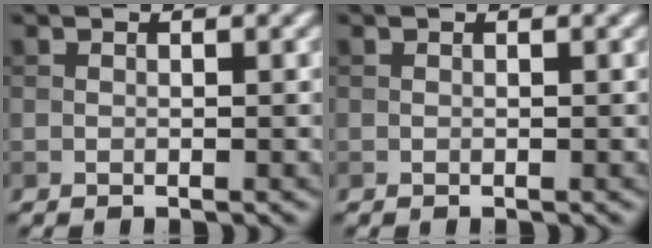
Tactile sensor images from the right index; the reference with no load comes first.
{"total": 0.0}